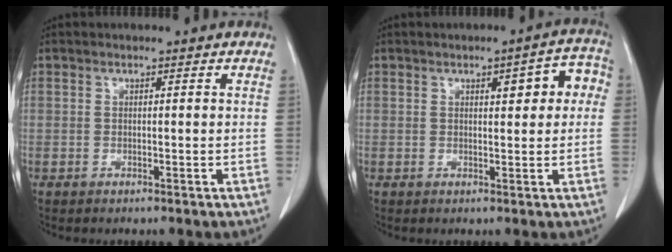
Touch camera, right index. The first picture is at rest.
{"total": 6.1, "force": [1.6, 2.0, 5.5], "torque": [-0.061, 0.023, 0.014]}